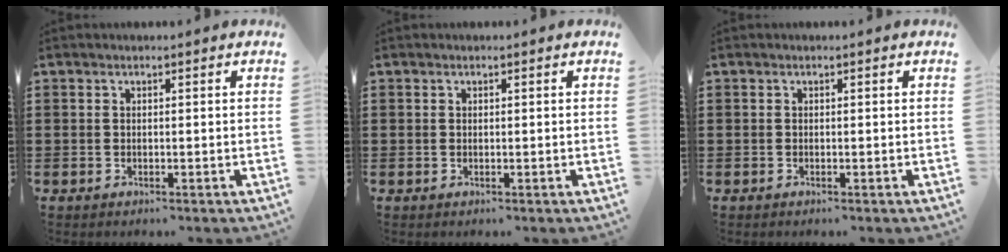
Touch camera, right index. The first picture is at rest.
{"total": 0.0}
{"total": 0.0}